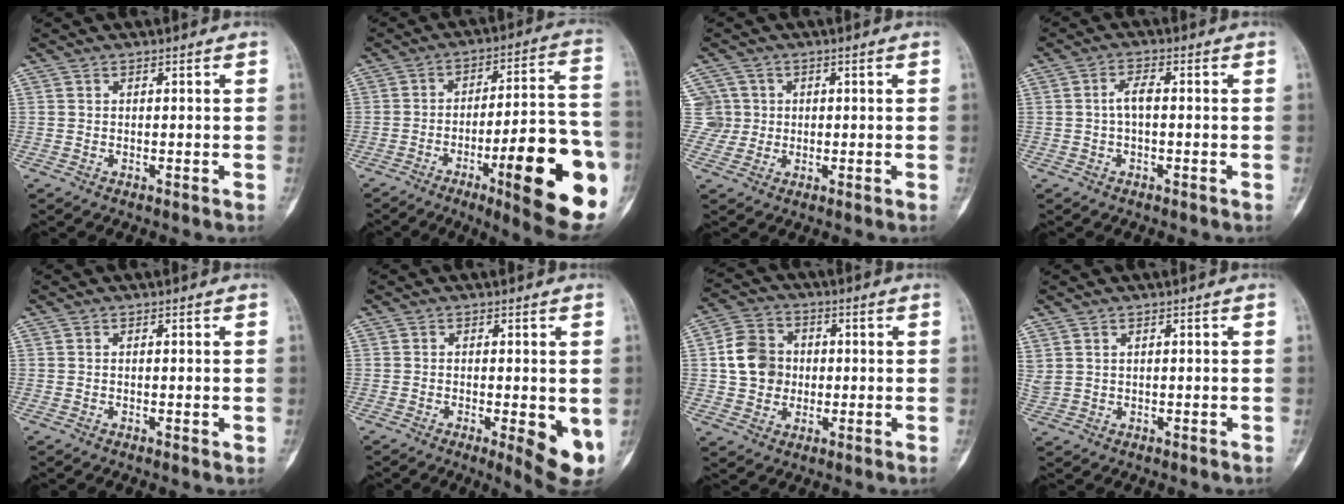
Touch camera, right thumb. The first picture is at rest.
{"total": 23.8, "force": [-8.5, 5.4, 21.5], "torque": [-0.247, 0.027, -0.114]}
{"total": 4.7, "force": [0.8, 4.6, 0.0], "torque": [0.031, 0.010, 0.013]}
{"total": 3.0, "force": [-0.2, 1.2, 2.7], "torque": [-0.055, 0.010, -0.006]}
{"total": 0.7, "force": [0.0, 0.2, 0.7], "torque": [-0.007, -0.002, 0.000]}
{"total": 7.9, "force": [-1.8, 2.2, 7.4], "torque": [-0.092, -0.018, -0.022]}
{"total": 9.5, "force": [0.3, 8.2, 4.7], "torque": [-0.062, 0.012, -0.001]}
{"total": 2.1, "force": [1.2, 1.4, 1.0], "torque": [-0.029, 0.003, 0.032]}